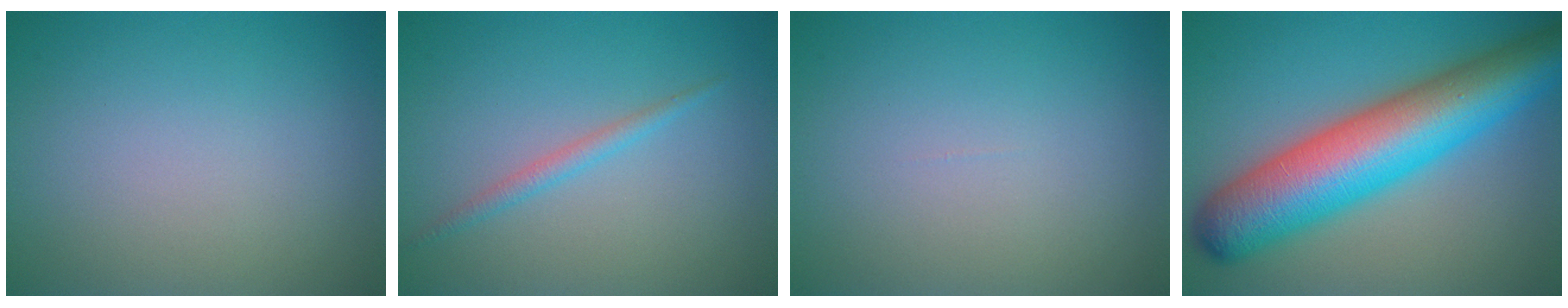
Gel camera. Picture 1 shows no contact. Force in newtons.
{"total": 1.4, "press": 1.4, "slide": 0.1}
{"total": 0.0}
{"total": 12.5, "press": 12.5, "slide": 0.2}